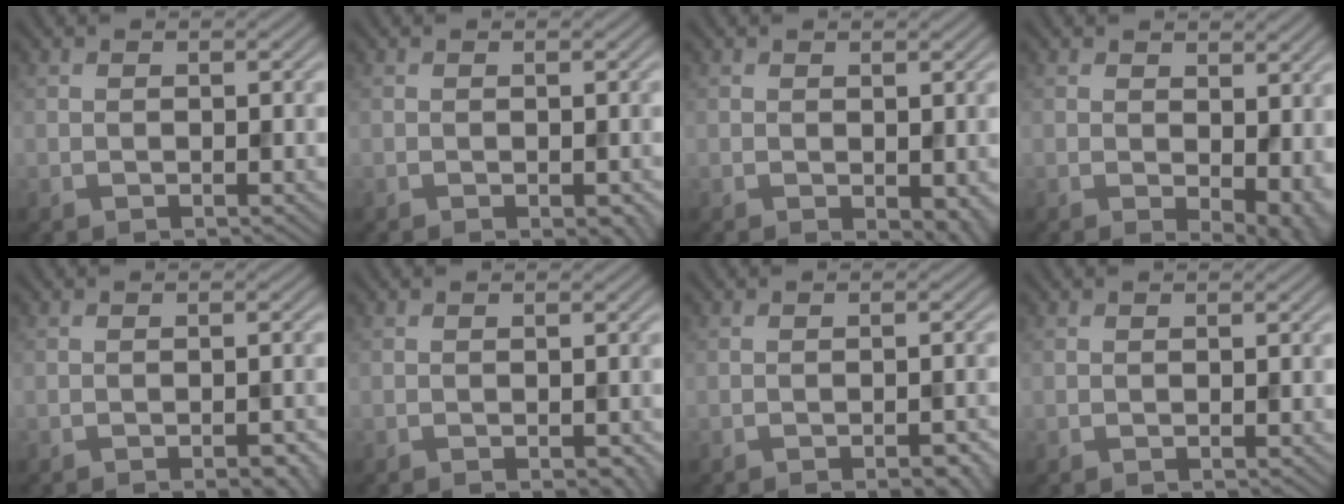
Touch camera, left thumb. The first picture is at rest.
{"total": 1.8, "force": [-0.9, 0.7, 1.4], "torque": [-0.023, -0.007, -0.006]}
{"total": 2.8, "force": [-0.7, 1.5, 2.2], "torque": [-0.028, -0.012, -0.005]}
{"total": 5.8, "force": [0.1, 3.2, 4.9], "torque": [-0.064, -0.014, 0.010]}
{"total": 2.8, "force": [-1.8, 0.7, 2.0], "torque": [-0.024, 0.001, -0.019]}
{"total": 1.6, "force": [-1.0, 0.5, 1.1], "torque": [-0.015, -0.003, -0.007]}
{"total": 2.7, "force": [-1.8, 0.6, 1.9], "torque": [-0.024, 0.001, -0.021]}
{"total": 0.0}